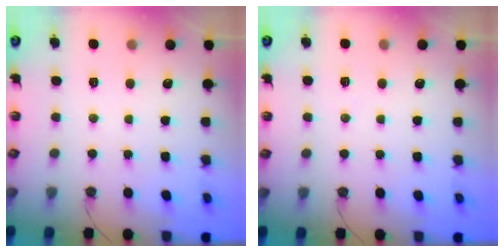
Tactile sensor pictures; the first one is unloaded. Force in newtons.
{"total": 5.4, "press": 3.7, "slide": 3.9}